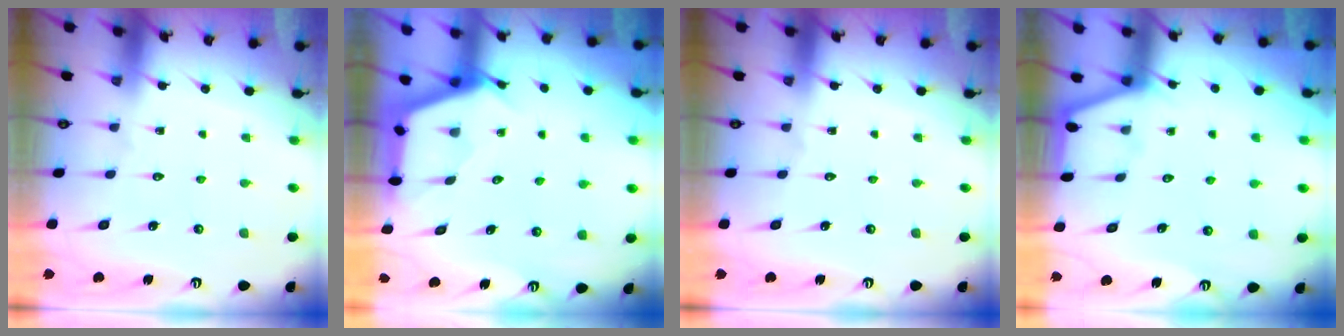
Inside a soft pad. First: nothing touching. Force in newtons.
{"total": 2.7, "press": 2.7, "slide": 0.4}
{"total": 0.0}
{"total": 1.6, "press": 1.5, "slide": 0.3}